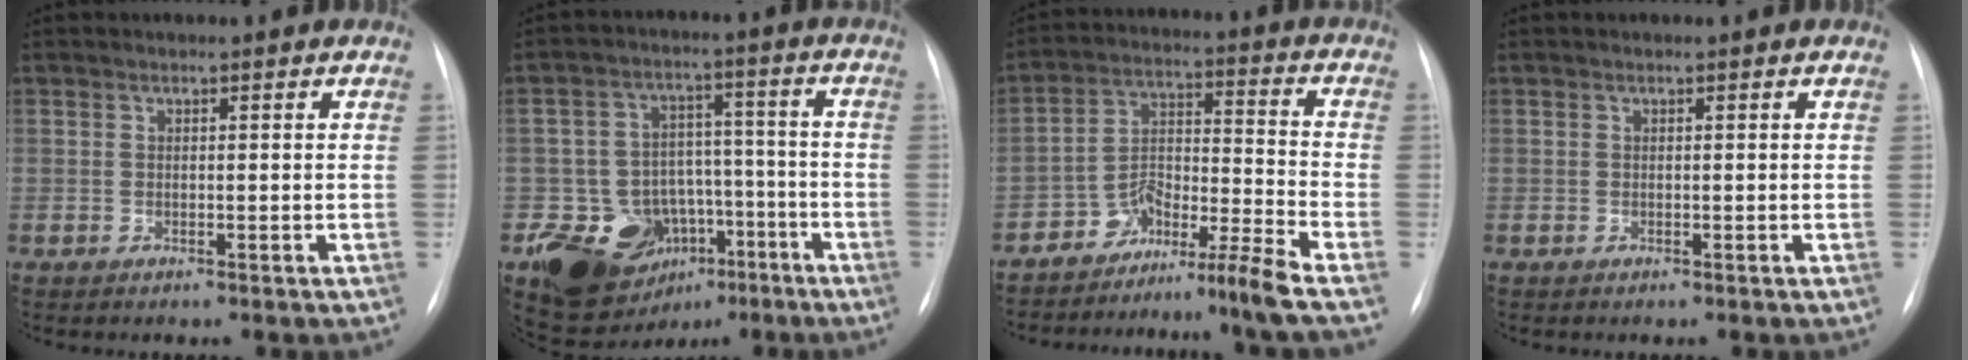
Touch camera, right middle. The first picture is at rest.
{"total": 13.7, "force": [-6.5, 10.7, 5.4], "torque": [-0.080, 0.052, -0.088]}
{"total": 8.5, "force": [-7.4, -1.6, 3.9], "torque": [-0.066, 0.023, -0.129]}
{"total": 0.0}